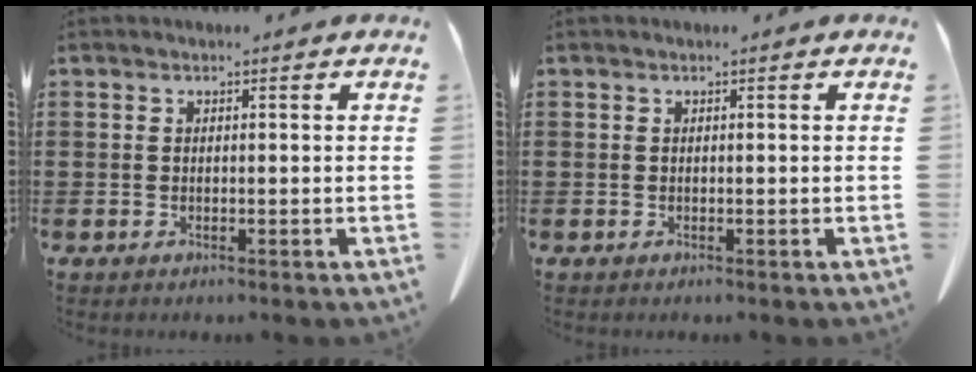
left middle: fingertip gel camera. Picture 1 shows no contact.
{"total": 0.0}